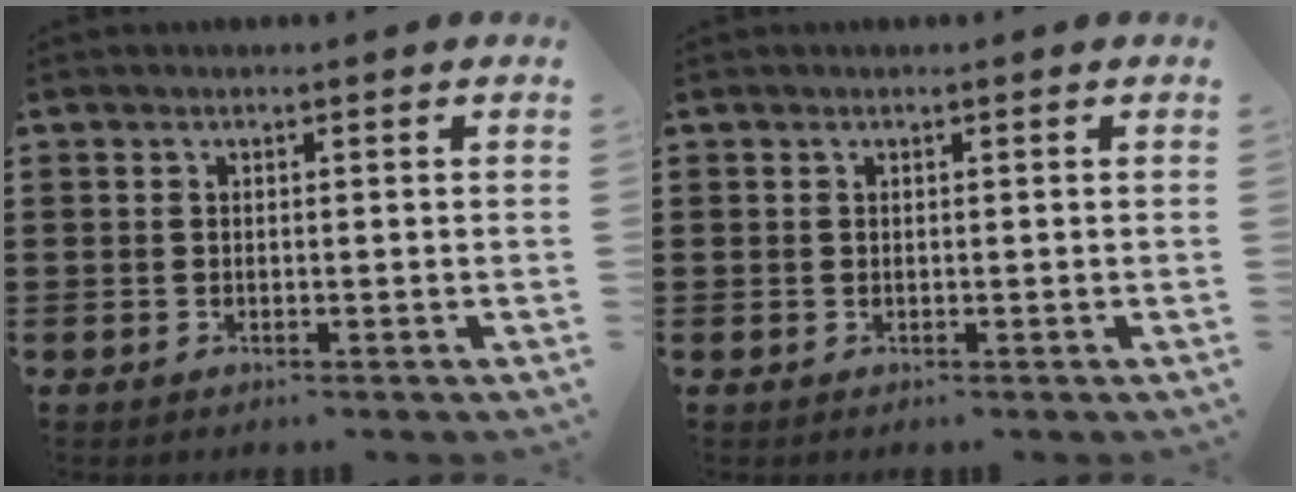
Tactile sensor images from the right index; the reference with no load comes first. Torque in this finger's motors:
{"motor_torque": [1.04, 1.10, 0.01, -0.07]}